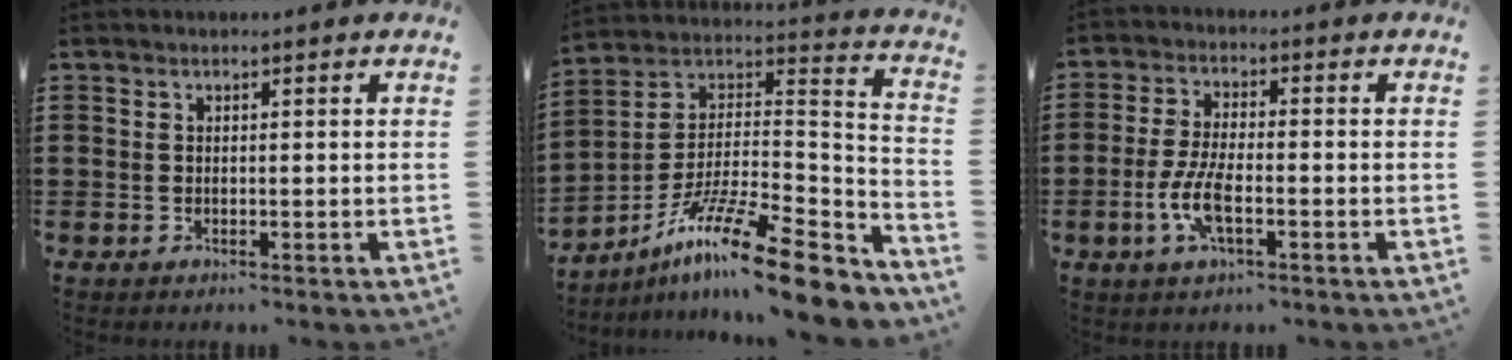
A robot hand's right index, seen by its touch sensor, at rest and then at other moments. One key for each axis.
{"total": 15.5, "fx": -10.6, "fy": 2.2, "fz": 11.0, "tx": -0.195, "ty": 0.021, "tz": -0.190}
{"total": 6.4, "fx": -2.3, "fy": 2.1, "fz": 5.6, "tx": -0.126, "ty": -0.009, "tz": -0.046}